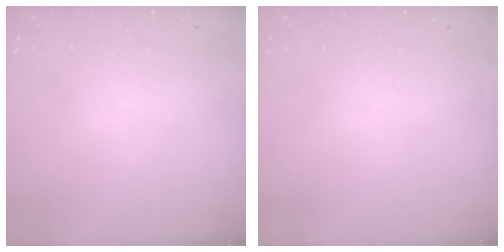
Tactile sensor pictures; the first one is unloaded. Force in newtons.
{"total": 0.0}